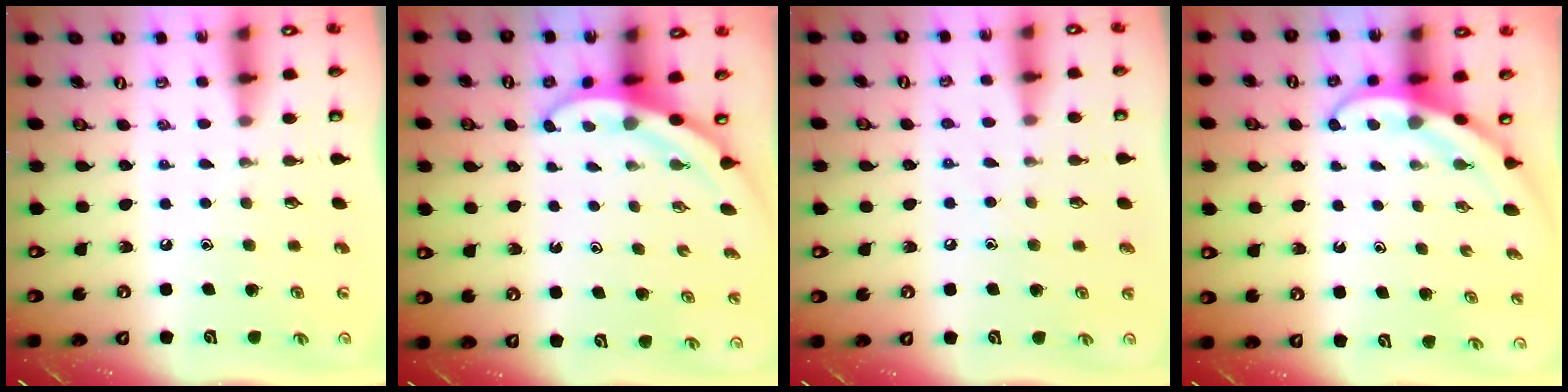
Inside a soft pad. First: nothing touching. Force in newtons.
{"total": 3.6, "press": 3.6, "slide": 0.2}
{"total": 4.8, "press": 4.8, "slide": 0.6}
{"total": 3.7, "press": 3.7, "slide": 0.4}